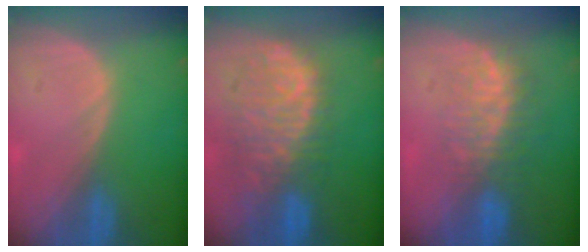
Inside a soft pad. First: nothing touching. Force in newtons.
{"total": 10.9, "press": 9.4, "slide": 5.5}
{"total": 7.9, "press": 7.4, "slide": 2.9}